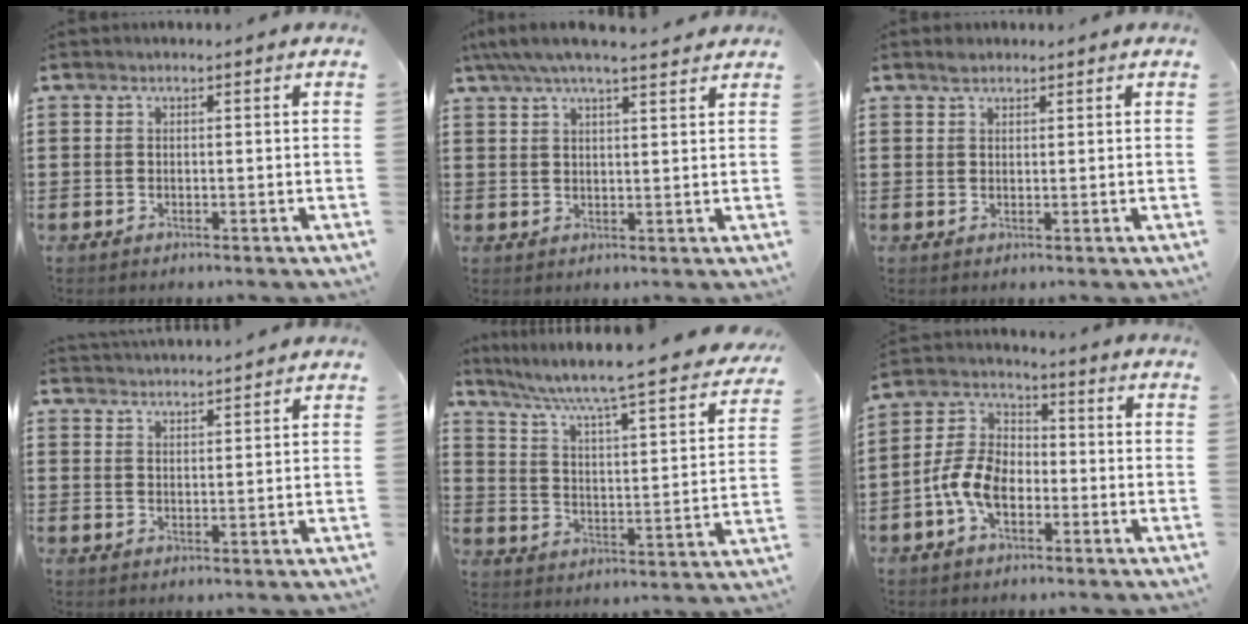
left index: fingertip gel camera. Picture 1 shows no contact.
{"total": 5.0, "force": [4.1, 0.7, 2.9], "torque": [-0.066, -0.003, 0.072]}
{"total": 1.6, "force": [1.4, 0.7, 0.4], "torque": [-0.010, 0.002, 0.027]}
{"total": 2.8, "force": [2.8, -0.4, -0.3], "torque": [-0.003, -0.013, 0.053]}
{"total": 5.4, "force": [4.5, -0.4, 3.1], "torque": [-0.082, -0.047, 0.062]}
{"total": 7.3, "force": [-2.9, 4.3, 5.1], "torque": [-0.131, 0.005, -0.065]}